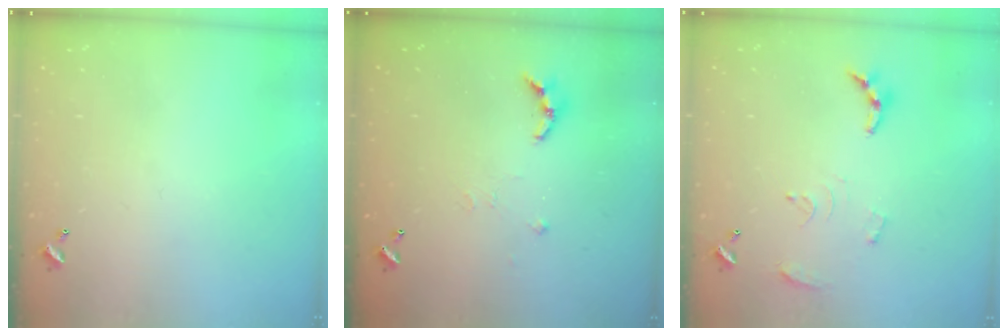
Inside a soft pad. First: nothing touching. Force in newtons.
{"total": 6.7, "press": 6.7, "slide": 0.5}
{"total": 8.7, "press": 8.7, "slide": 0.5}